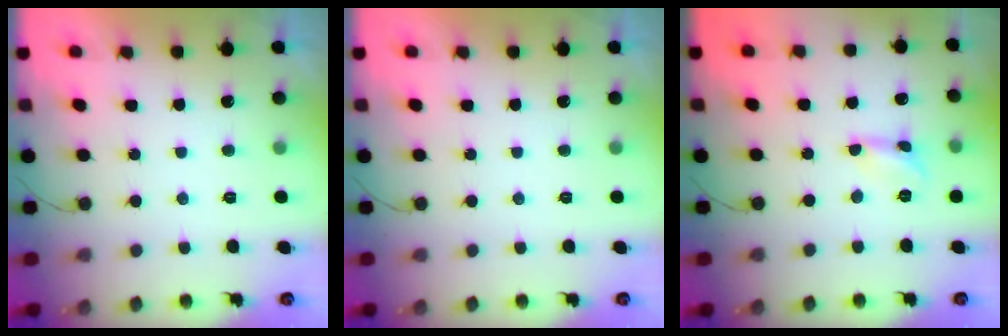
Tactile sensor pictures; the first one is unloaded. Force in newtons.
{"total": 0.0}
{"total": 2.6, "press": 2.6, "slide": 0.2}